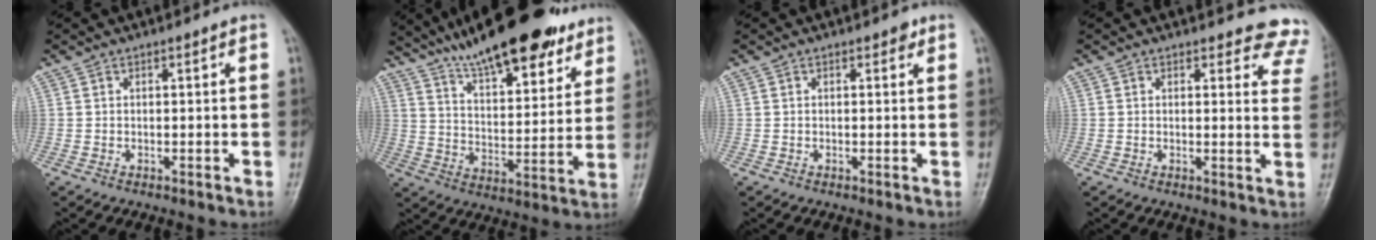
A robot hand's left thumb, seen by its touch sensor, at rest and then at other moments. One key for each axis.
{"total": 22.6, "fx": 16.7, "fy": 6.9, "fz": 13.6, "tx": -0.173, "ty": -0.054, "tz": 0.260}
{"total": 1.1, "fx": 0.6, "fy": 0.7, "fz": 0.6, "tx": 0.002, "ty": -0.001, "tz": 0.004}
{"total": 8.5, "fx": 7.9, "fy": 3.1, "fz": 0.9, "tx": 0.044, "ty": -0.047, "tz": 0.051}